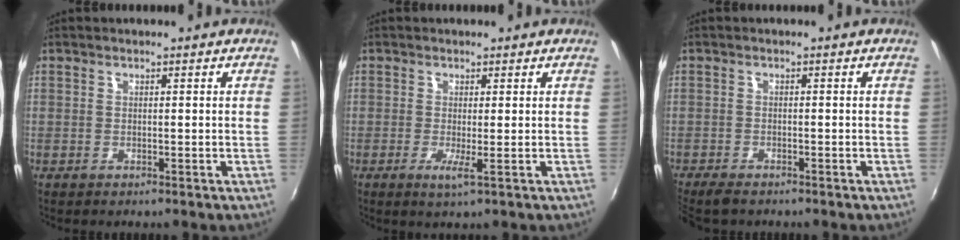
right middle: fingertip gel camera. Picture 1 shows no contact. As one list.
[{"total": 2.1, "force": [-0.4, -0.3, 2.1], "torque": [-0.045, -0.009, -0.012]}, {"total": 3.7, "force": [-3.3, 1.0, 1.5], "torque": [-0.042, -0.019, -0.063]}]